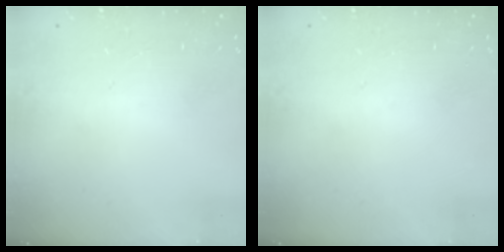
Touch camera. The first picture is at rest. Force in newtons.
{"total": 0.0}